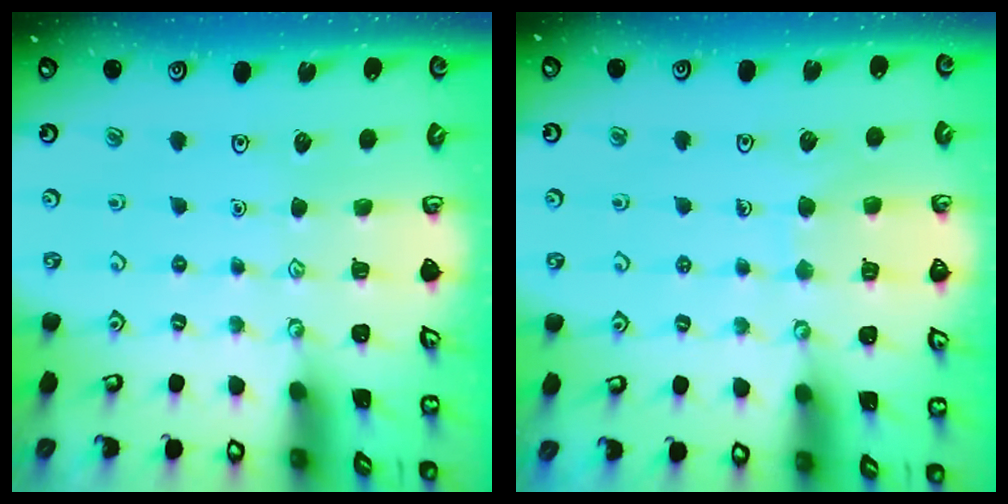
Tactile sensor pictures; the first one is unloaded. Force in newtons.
{"total": 5.6, "press": 5.5, "slide": 0.4}